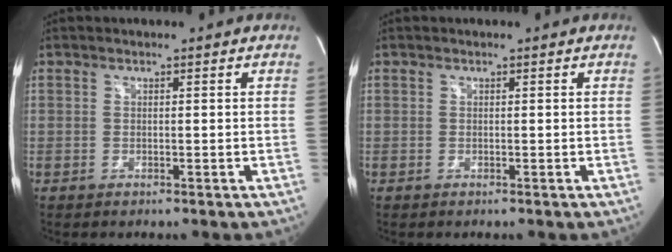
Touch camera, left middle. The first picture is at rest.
{"total": 0.0}